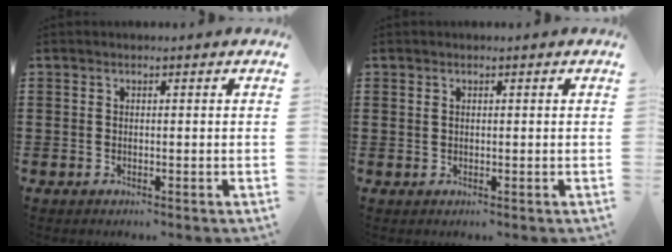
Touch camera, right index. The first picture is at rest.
{"total": 0.6, "force": [0.3, 0.5, 0.2], "torque": [-0.006, 0.003, 0.007]}